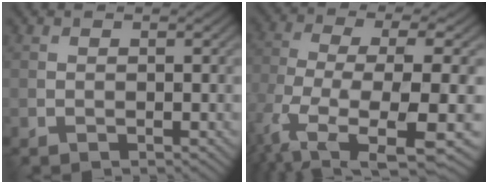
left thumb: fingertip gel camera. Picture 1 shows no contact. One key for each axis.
{"total": 11.4, "fx": -4.7, "fy": 4.0, "fz": 9.6, "tx": -0.205, "ty": -0.027, "tz": -0.075}